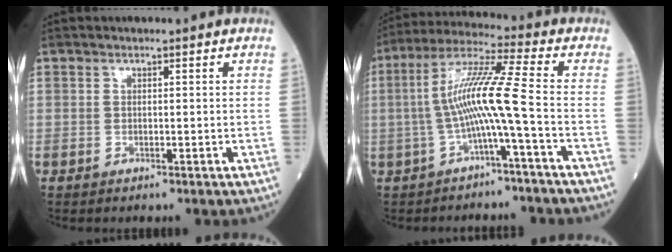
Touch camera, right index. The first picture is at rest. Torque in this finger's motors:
{"motor_torque": [1.39, -0.25, 0.81, 0.21]}